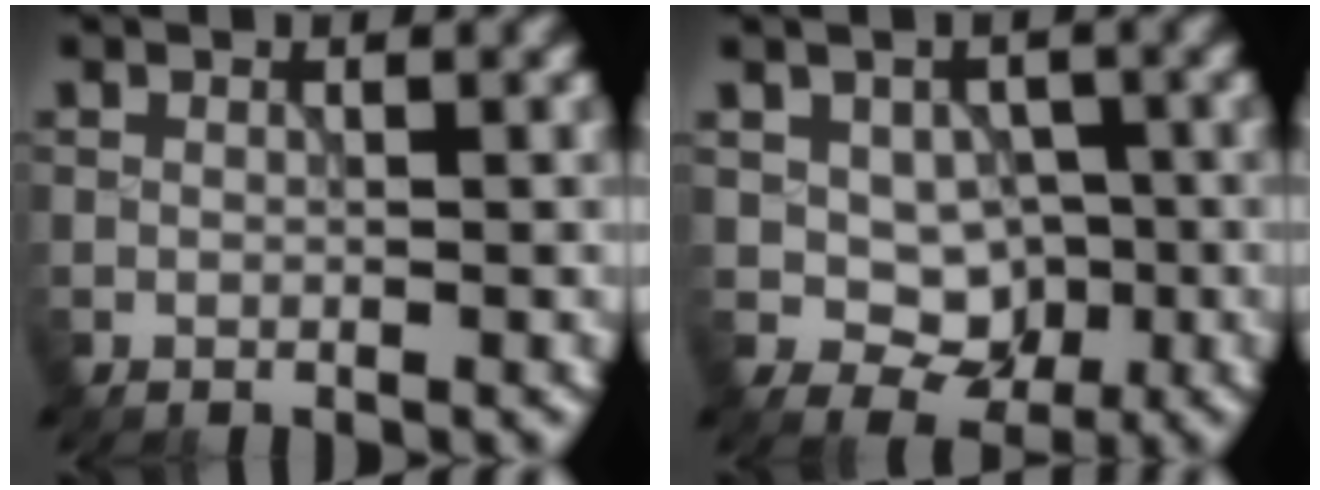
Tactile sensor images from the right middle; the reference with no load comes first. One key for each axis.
{"total": 4.3, "fx": 0.0, "fy": 3.5, "fz": 2.5, "tx": -0.034, "ty": -0.005, "tz": 0.004}